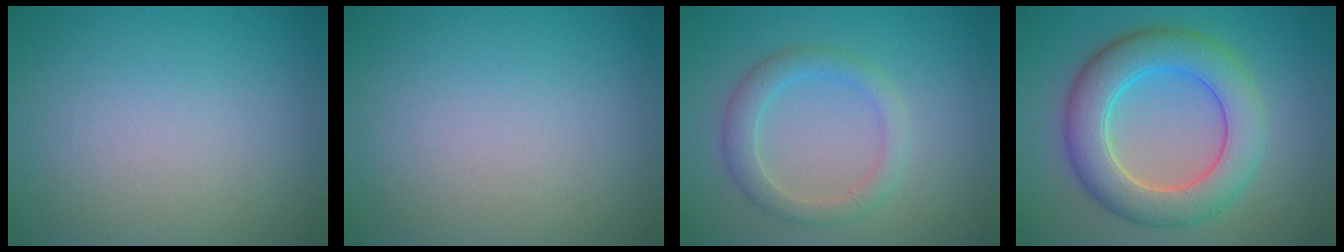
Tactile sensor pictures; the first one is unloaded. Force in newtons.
{"total": 0.0}
{"total": 2.9, "press": 2.9, "slide": 0.1}
{"total": 7.3, "press": 7.3, "slide": 0.1}